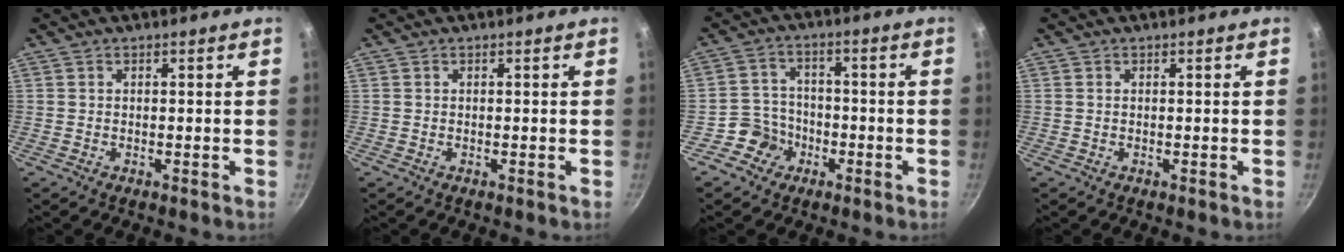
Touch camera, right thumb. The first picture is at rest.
{"total": 0.0}
{"total": 6.0, "force": [-3.0, 5.2, 0.9], "torque": [0.011, 0.035, -0.058]}
{"total": 0.0}